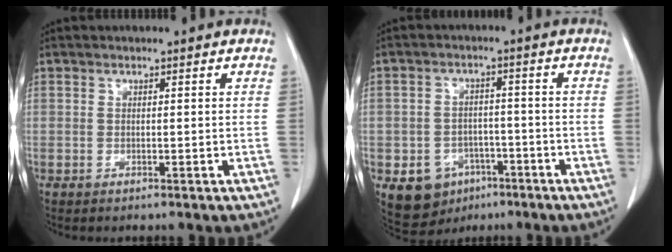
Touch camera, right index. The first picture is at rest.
{"total": 7.8, "force": [-3.8, 6.4, 2.4], "torque": [-0.045, 0.010, -0.046]}